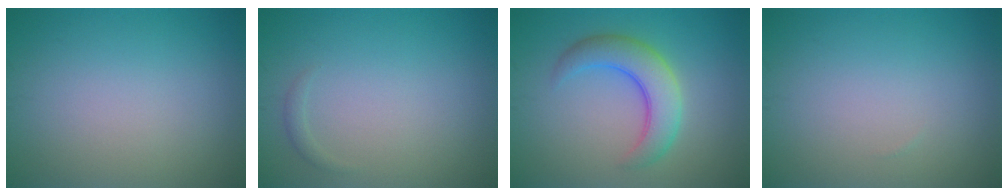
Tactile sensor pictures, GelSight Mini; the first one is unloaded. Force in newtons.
{"total": 0.6, "press": 0.6, "slide": 0.0}
{"total": 5.1, "press": 5.1, "slide": 0.2}
{"total": 0.0}